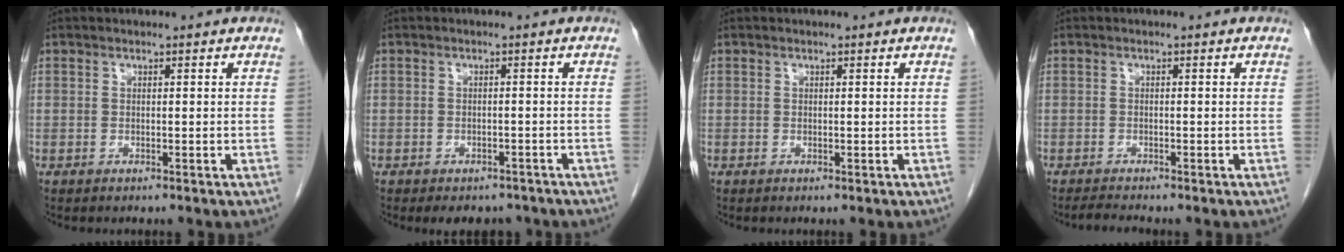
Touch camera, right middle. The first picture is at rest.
{"total": 4.8, "force": [-4.1, 2.3, 1.0], "torque": [-0.004, 0.005, -0.050]}
{"total": 0.0}
{"total": 1.6, "force": [-1.6, -0.4, 0.4], "torque": [-0.019, -0.012, -0.029]}